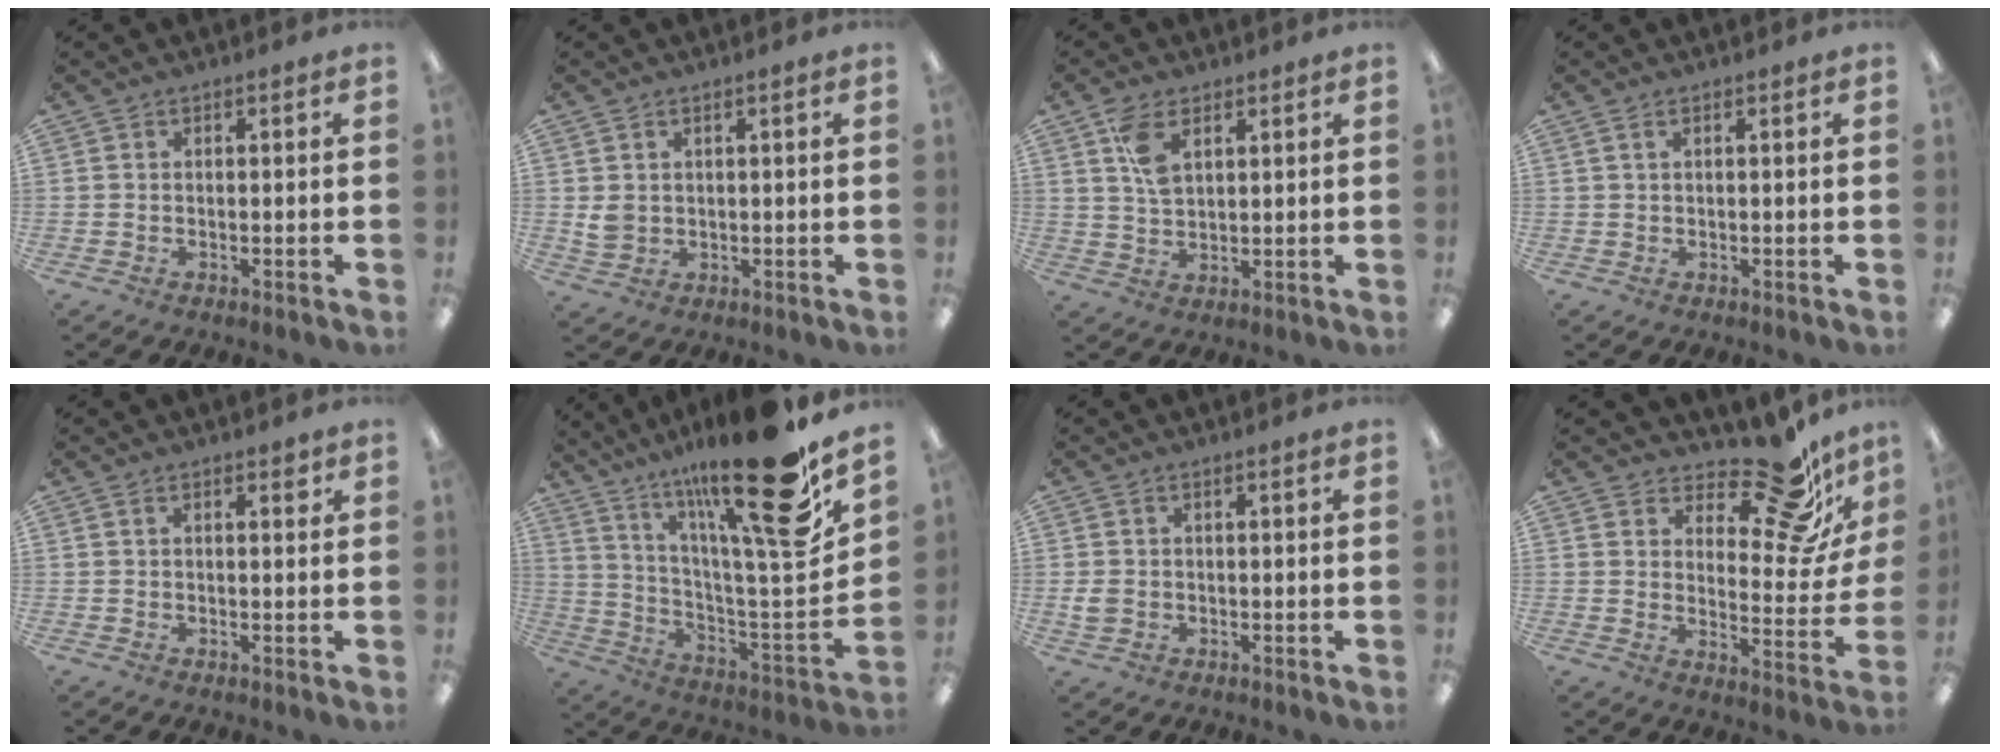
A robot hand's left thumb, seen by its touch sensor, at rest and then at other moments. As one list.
[{"total": 3.0, "force": [1.0, 2.3, 1.5], "torque": [-0.039, 0.000, 0.018]}, {"total": 6.9, "force": [3.4, 3.9, 4.5], "torque": [-0.097, 0.000, 0.061]}, {"total": 1.2, "force": [0.5, 0.3, 1.0], "torque": [-0.022, 0.002, 0.009]}, {"total": 1.5, "force": [0.8, 0.6, 1.1], "torque": [-0.008, -0.006, 0.011]}, {"total": 24.4, "force": [18.0, 2.8, 16.3], "torque": [-0.250, -0.135, 0.283]}, {"total": 2.4, "force": [0.0, 1.9, 1.5], "torque": [-0.036, 0.004, -0.003]}, {"total": 16.7, "force": [13.0, 5.5, 8.9], "torque": [-0.123, -0.104, 0.214]}]